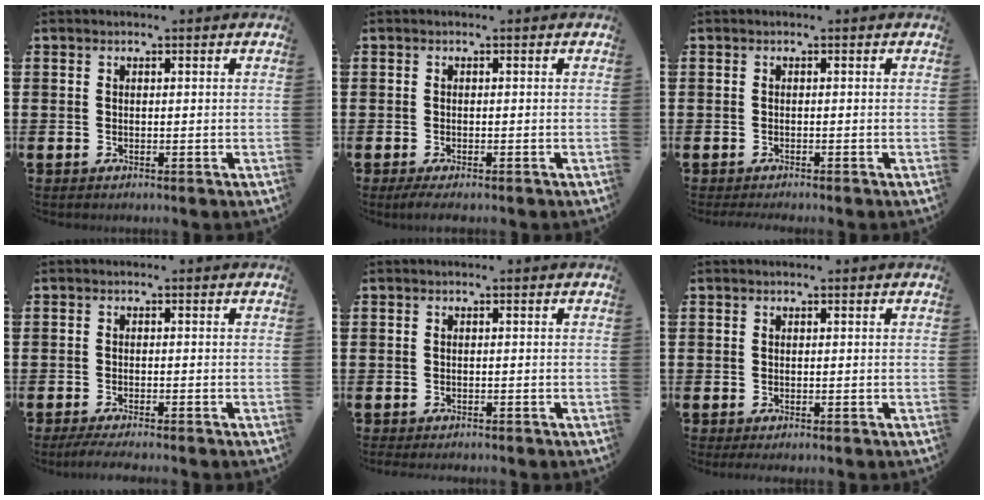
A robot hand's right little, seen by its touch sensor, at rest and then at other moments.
{"total": 1.5, "force": [-1.2, 0.1, 0.9], "torque": [-0.016, 0.000, -0.023]}
{"total": 0.6, "force": [-0.5, -0.1, 0.1], "torque": [0.000, 0.001, -0.010]}
{"total": 2.1, "force": [-1.8, 0.0, 1.0], "torque": [-0.015, 0.002, -0.034]}
{"total": 0.5, "force": [-0.5, 0.0, 0.0], "torque": [-0.002, 0.002, -0.011]}
{"total": 1.0, "force": [-0.7, 0.1, 0.7], "torque": [-0.012, -0.002, -0.013]}